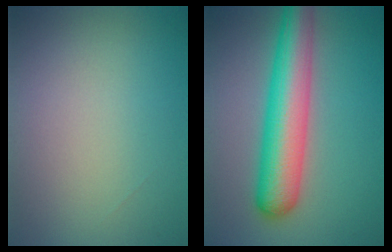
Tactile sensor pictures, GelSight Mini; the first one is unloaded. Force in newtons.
{"total": 7.5, "press": 7.5, "slide": 0.3}